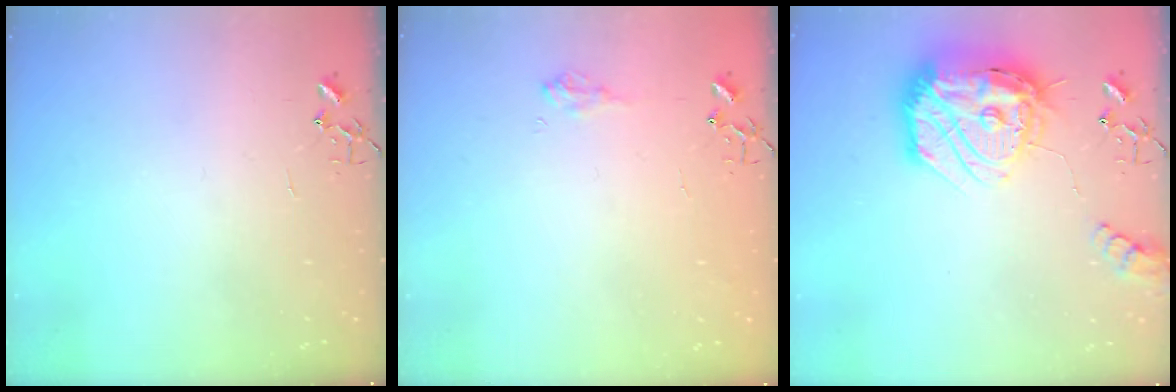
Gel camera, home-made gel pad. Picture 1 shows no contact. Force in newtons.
{"total": 7.4, "press": 7.4, "slide": 0.9}
{"total": 29.6, "press": 29.5, "slide": 2.6}